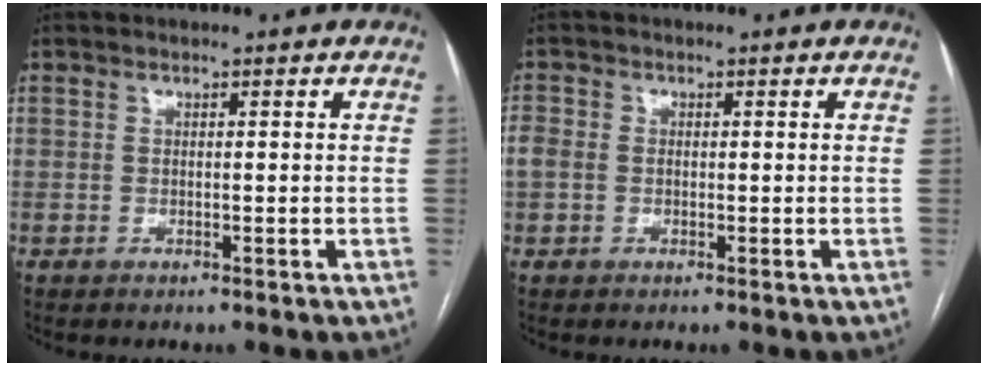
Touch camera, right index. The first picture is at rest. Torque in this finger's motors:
{"motor_torque": [0.39, 0.30, 0.18, 0.04]}